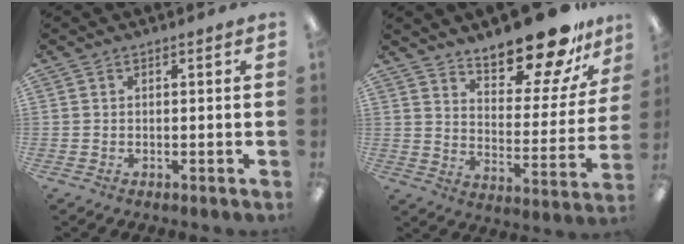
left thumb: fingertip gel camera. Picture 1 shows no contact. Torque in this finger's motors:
{"motor_torque": [0.28, 0.41, 1.43, -1.35, 0.06]}